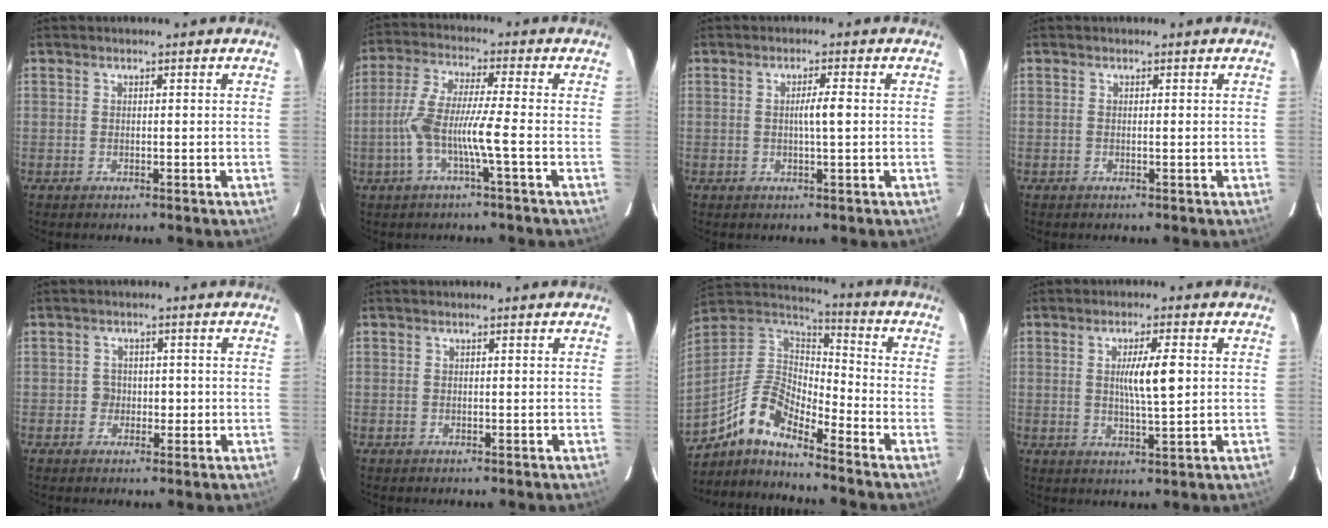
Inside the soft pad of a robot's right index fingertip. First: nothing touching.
{"total": 8.4, "force": [-2.2, -0.1, 8.1], "torque": [-0.172, 0.013, -0.045]}
{"total": 2.6, "force": [0.0, -0.1, 2.6], "torque": [-0.046, 0.000, -0.001]}
{"total": 0.0}
{"total": 2.3, "force": [-0.3, 2.1, 0.9], "torque": [-0.005, 0.009, -0.004]}
{"total": 0.0}
{"total": 10.9, "force": [-8.5, 2.7, 6.2], "torque": [-0.136, 0.033, -0.160]}
{"total": 6.2, "force": [0.9, 0.5, 6.1], "torque": [-0.105, -0.001, 0.016]}